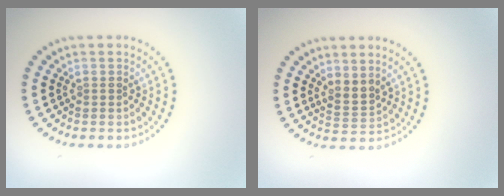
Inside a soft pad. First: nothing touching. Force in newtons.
{"total": 2.0, "press": 1.4, "slide": 1.4}